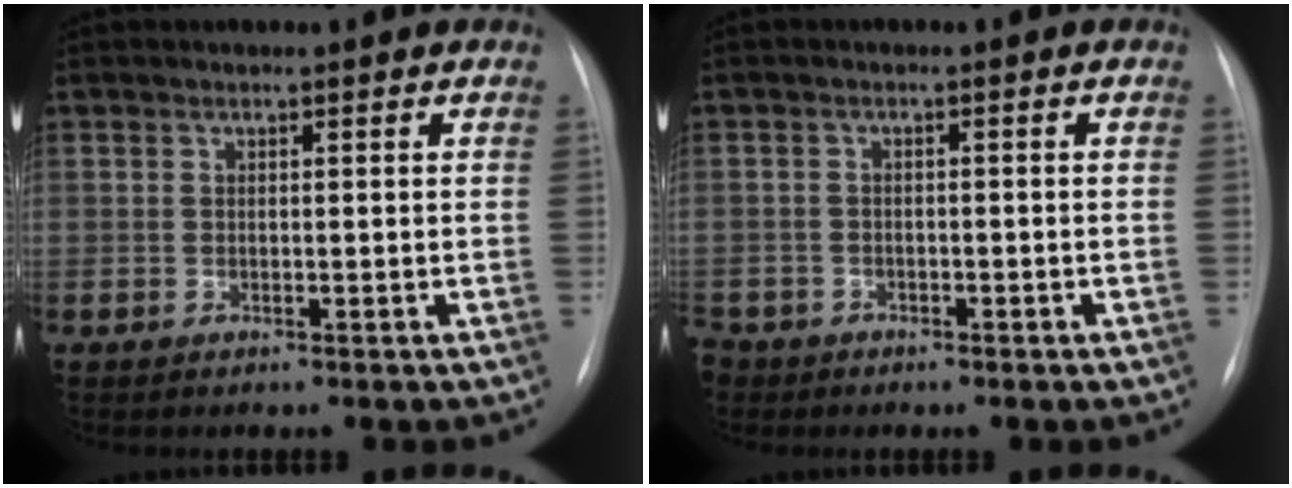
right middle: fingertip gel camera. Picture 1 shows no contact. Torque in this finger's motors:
{"motor_torque": [1.16, -0.98, 1.05, 0.21]}